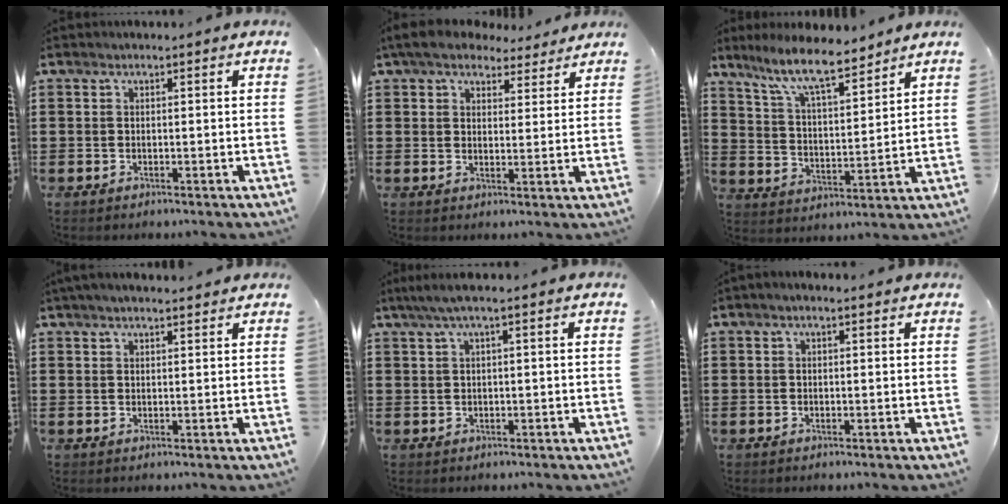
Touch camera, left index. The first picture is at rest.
{"total": 5.9, "force": [5.0, 2.4, 2.2], "torque": [-0.062, -0.003, 0.092]}
{"total": 9.0, "force": [7.6, 1.2, 4.7], "torque": [-0.115, -0.030, 0.135]}
{"total": 2.1, "force": [1.9, 0.3, 0.9], "torque": [-0.020, 0.004, 0.035]}
{"total": 2.2, "force": [0.5, 0.0, 2.2], "torque": [-0.046, -0.005, 0.005]}
{"total": 0.7, "force": [0.3, 0.2, 0.6], "torque": [-0.011, 0.003, 0.004]}